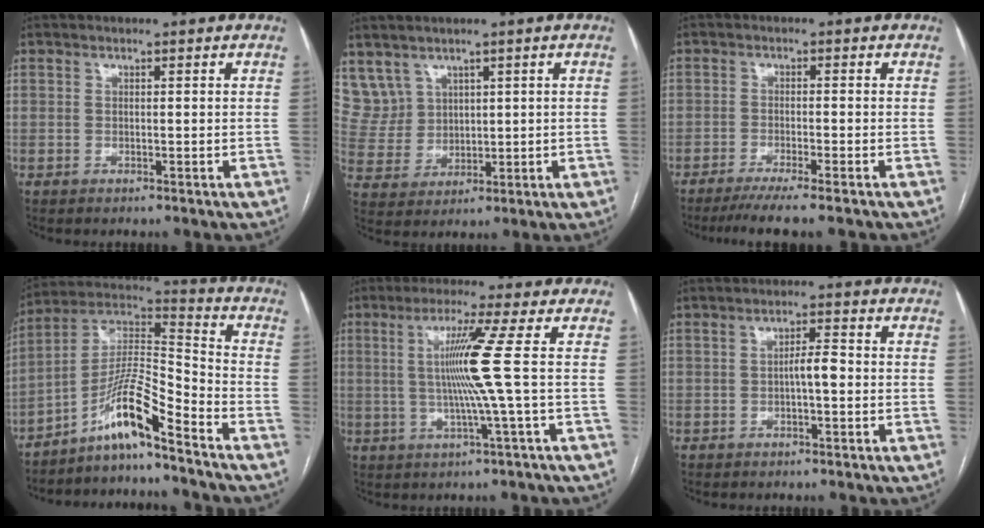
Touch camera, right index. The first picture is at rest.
{"total": 6.0, "force": [3.8, 4.6, 0.3], "torque": [-0.018, 0.020, 0.095]}
{"total": 7.4, "force": [-5.9, -0.7, 4.3], "torque": [-0.057, -0.018, -0.094]}
{"total": 11.0, "force": [-8.0, -0.1, 7.6], "torque": [-0.150, 0.017, -0.147]}
{"total": 8.2, "force": [0.5, -2.7, 7.7], "torque": [-0.147, -0.002, 0.016]}
{"total": 2.9, "force": [-0.6, 0.5, 2.8], "torque": [-0.043, 0.004, -0.011]}